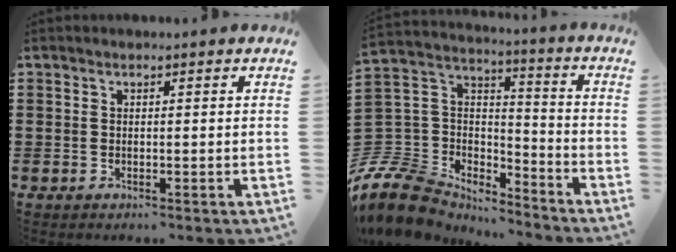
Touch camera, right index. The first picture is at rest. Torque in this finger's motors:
{"motor_torque": [-0.94, 1.05, -1.05, -0.21]}